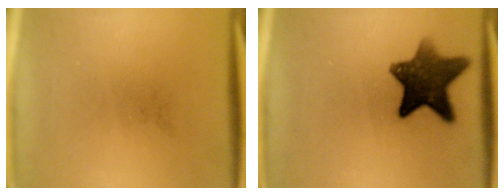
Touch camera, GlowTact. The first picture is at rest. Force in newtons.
{"total": 11.3}